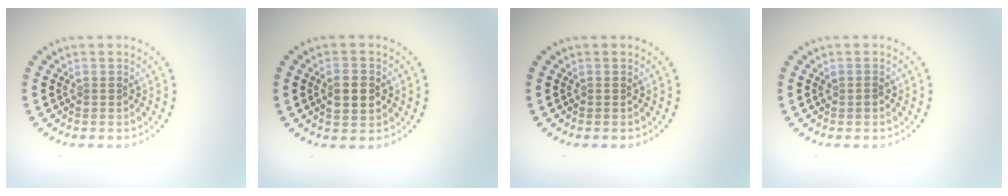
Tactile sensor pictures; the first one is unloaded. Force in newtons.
{"total": 3.0, "press": 3.0, "slide": 0.1}
{"total": 0.0}
{"total": 0.7, "press": 0.7, "slide": 0.1}